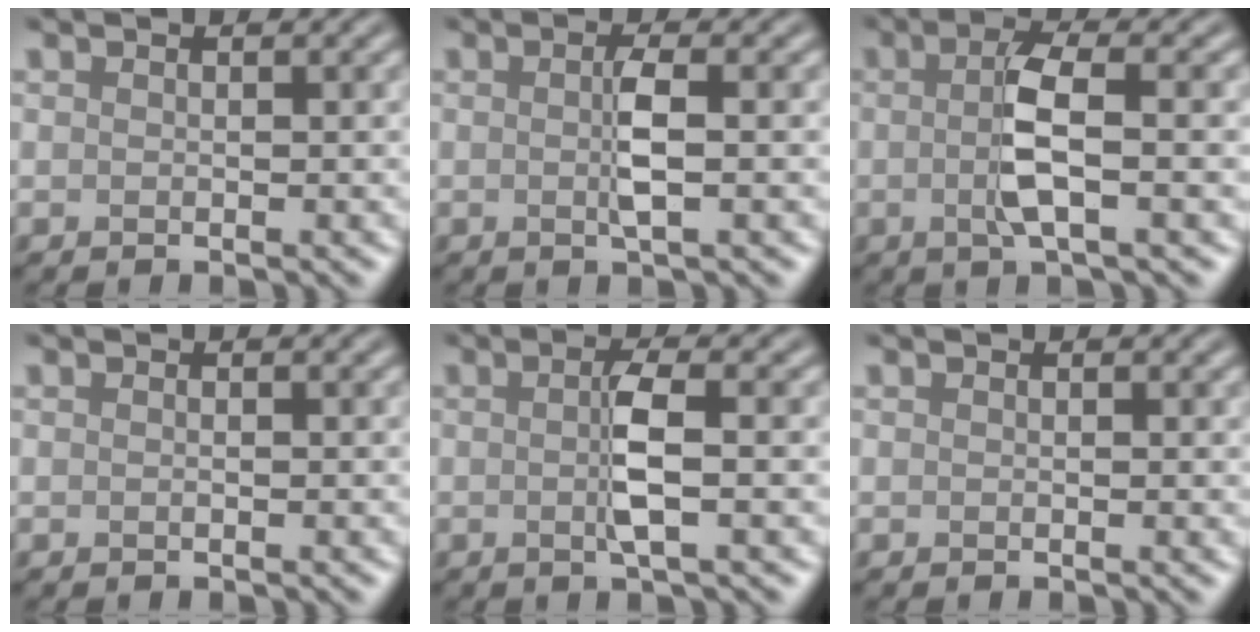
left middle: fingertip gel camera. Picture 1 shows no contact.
{"total": 2.3, "force": [0.0, 0.3, 2.3], "torque": [-0.043, 0.000, -0.001]}
{"total": 4.4, "force": [-0.1, 1.0, 4.3], "torque": [-0.082, 0.001, -0.004]}
{"total": 0.0}
{"total": 3.0, "force": [-0.1, 0.4, 3.0], "torque": [-0.057, -0.002, -0.003]}
{"total": 0.0}